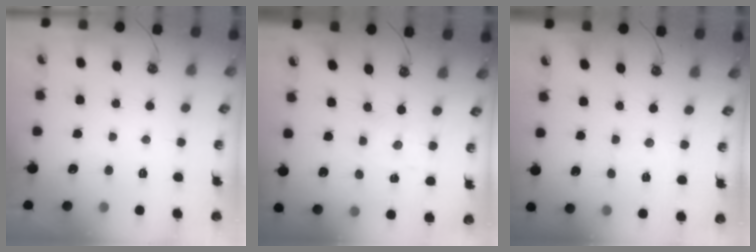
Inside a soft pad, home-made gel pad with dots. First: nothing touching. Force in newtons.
{"total": 1.1, "press": 1.1, "slide": 0.2}
{"total": 2.1, "press": 2.1, "slide": 0.4}